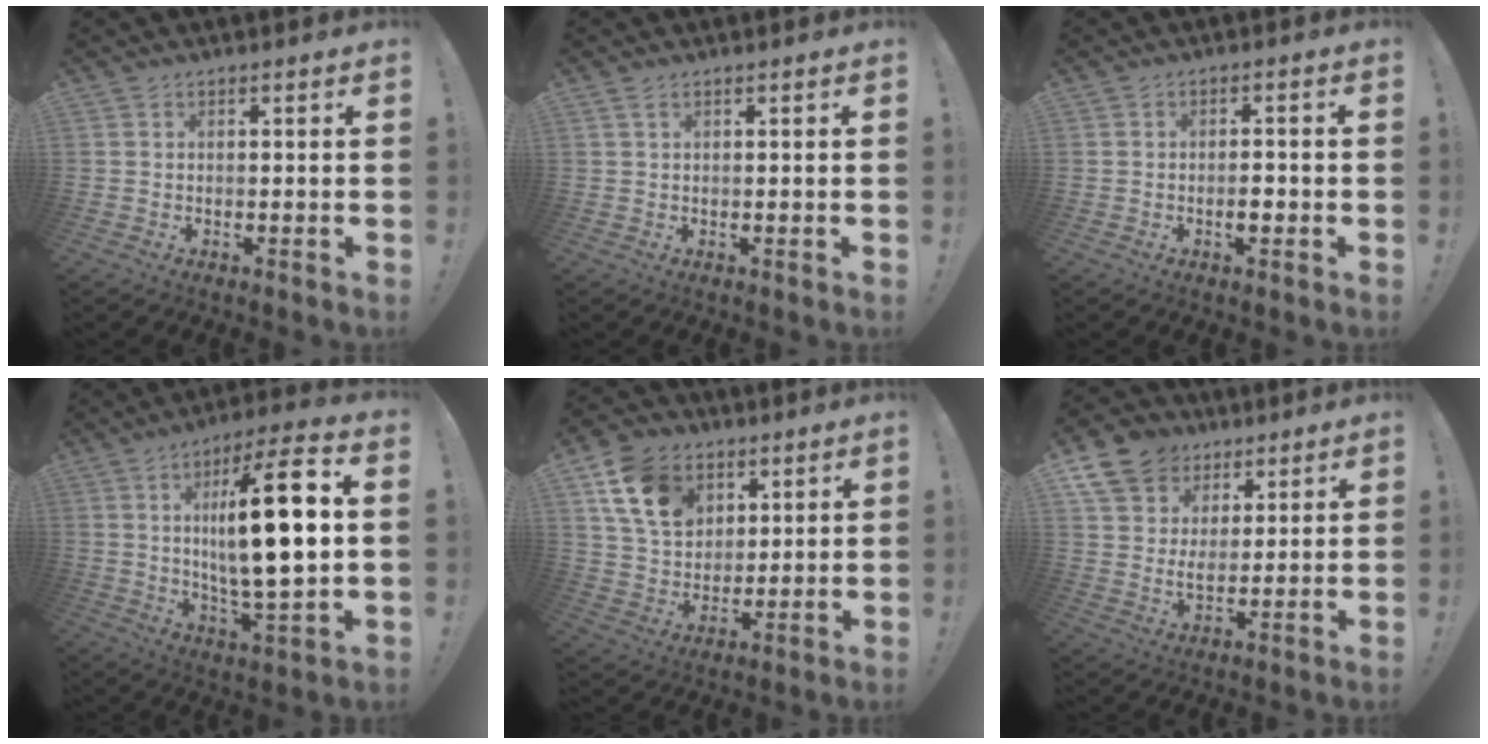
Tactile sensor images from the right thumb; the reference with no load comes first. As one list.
[{"total": 1.4, "force": [0.8, 0.5, 1.1], "torque": [-0.026, 0.004, 0.014]}, {"total": 2.8, "force": [-1.0, 1.5, 2.1], "torque": [-0.018, 0.003, -0.018]}, {"total": 21.0, "force": [2.9, 5.6, 20.0], "torque": [-0.327, -0.009, 0.031]}, {"total": 15.8, "force": [7.7, 11.4, 7.9], "torque": [-0.134, -0.026, 0.154]}, {"total": 11.5, "force": [6.5, 8.6, 3.9], "torque": [-0.067, -0.041, 0.132]}]